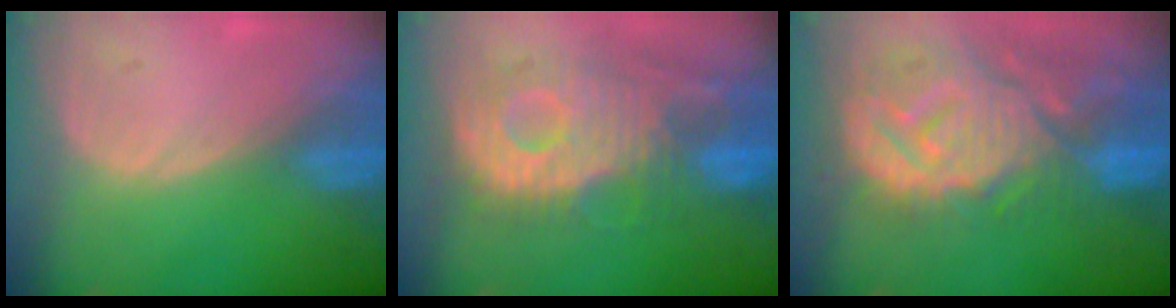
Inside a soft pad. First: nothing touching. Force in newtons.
{"total": 11.8, "press": 10.6, "slide": 5.1}
{"total": 14.0, "press": 12.1, "slide": 6.9}